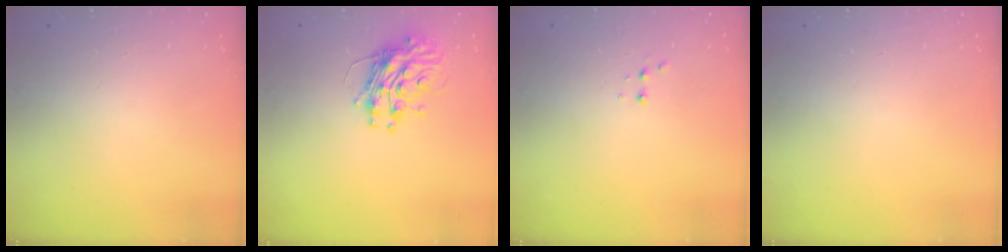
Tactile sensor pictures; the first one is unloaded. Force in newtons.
{"total": 11.4, "press": 11.3, "slide": 1.1}
{"total": 2.5, "press": 2.4, "slide": 0.8}
{"total": 0.0}